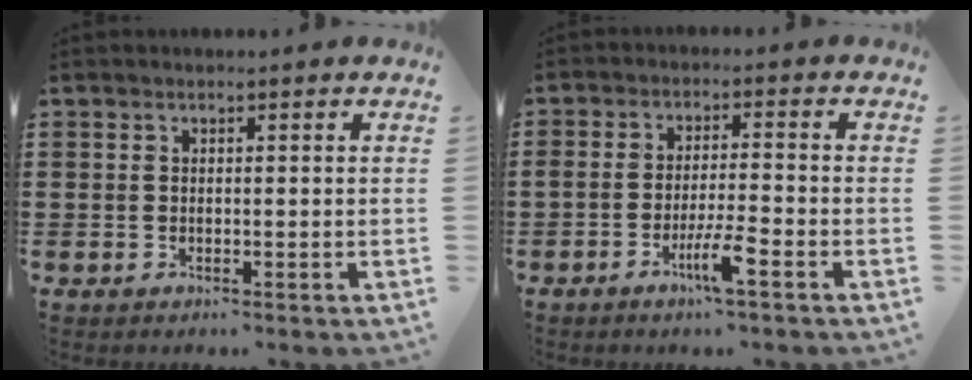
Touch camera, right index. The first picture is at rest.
{"total": 5.2, "force": [-2.9, 0.2, 4.3], "torque": [-0.083, -0.011, -0.054]}